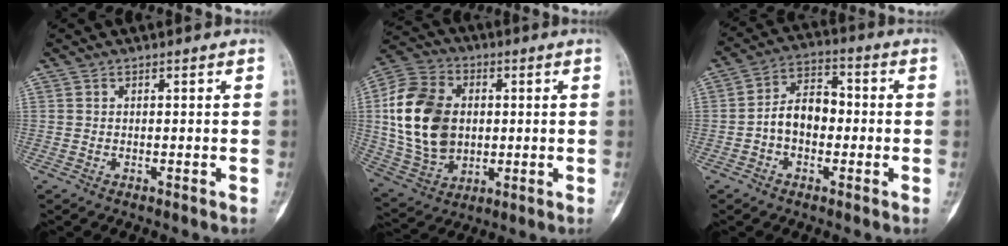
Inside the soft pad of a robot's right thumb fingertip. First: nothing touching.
{"total": 18.8, "force": [1.5, 13.5, 12.9], "torque": [-0.226, 0.007, 0.033]}
{"total": 8.6, "force": [-1.2, 5.8, 6.2], "torque": [-0.086, 0.033, -0.034]}